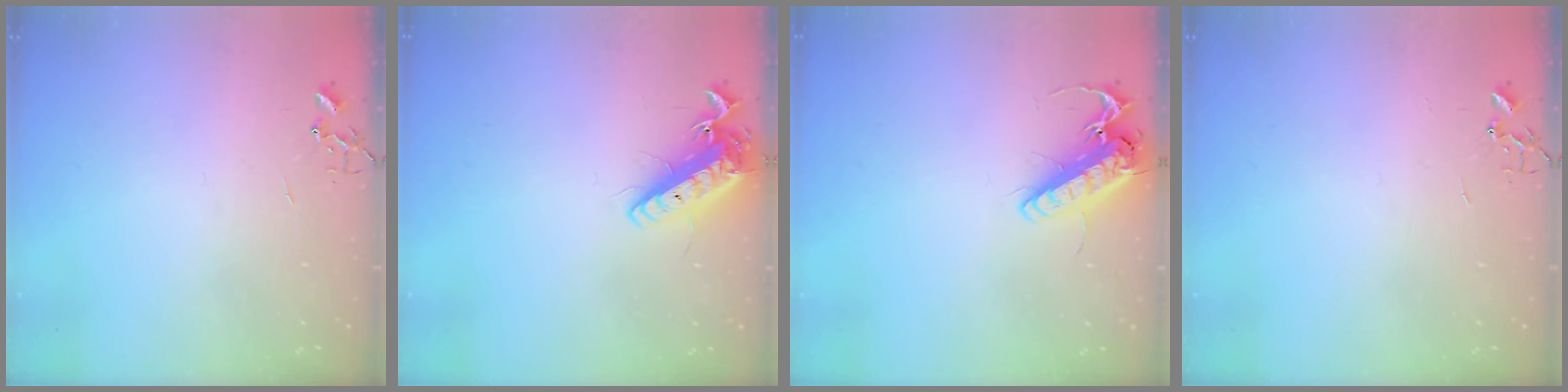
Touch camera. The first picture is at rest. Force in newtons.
{"total": 14.1, "press": 13.9, "slide": 2.4}
{"total": 14.6, "press": 14.4, "slide": 2.6}
{"total": 0.0}